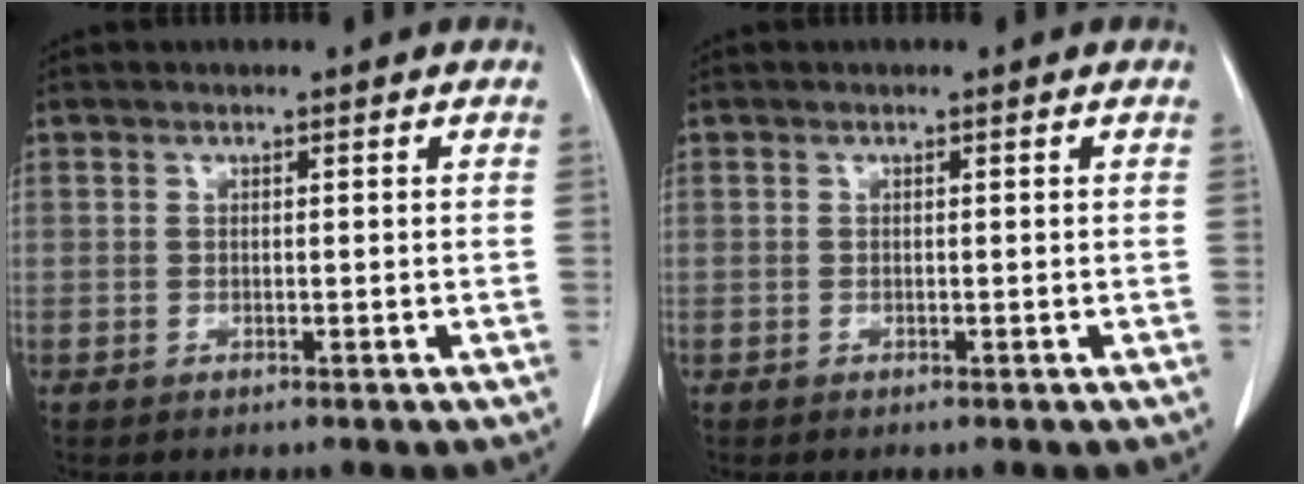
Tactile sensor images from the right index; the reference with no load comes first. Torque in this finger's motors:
{"motor_torque": [0.08, 0.11, 0.08, 0.00]}